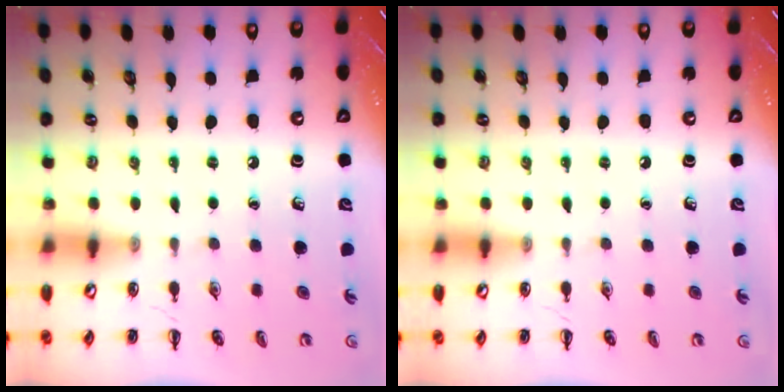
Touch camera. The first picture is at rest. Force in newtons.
{"total": 0.0}